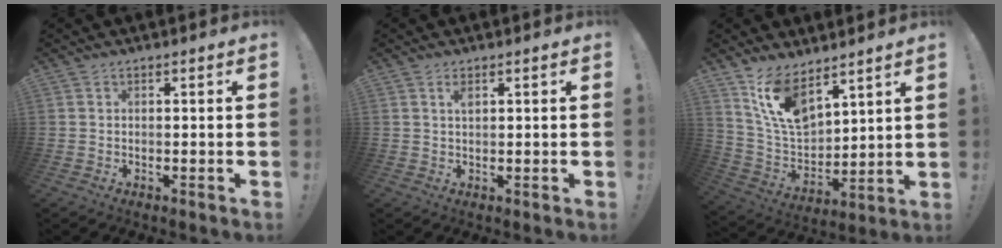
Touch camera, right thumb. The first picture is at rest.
{"total": 2.1, "force": [1.0, 0.7, 1.7], "torque": [-0.029, -0.001, 0.015]}
{"total": 13.8, "force": [9.7, 6.9, 6.9], "torque": [-0.144, -0.057, 0.188]}